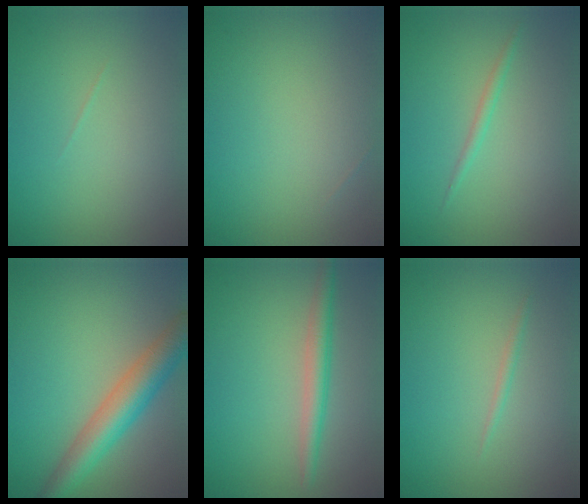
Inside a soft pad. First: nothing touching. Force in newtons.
{"total": 0.0}
{"total": 0.9, "press": 0.9, "slide": 0.1}
{"total": 5.6, "press": 5.6, "slide": 0.3}
{"total": 2.4, "press": 2.4, "slide": 0.1}
{"total": 0.6, "press": 0.6, "slide": 0.0}